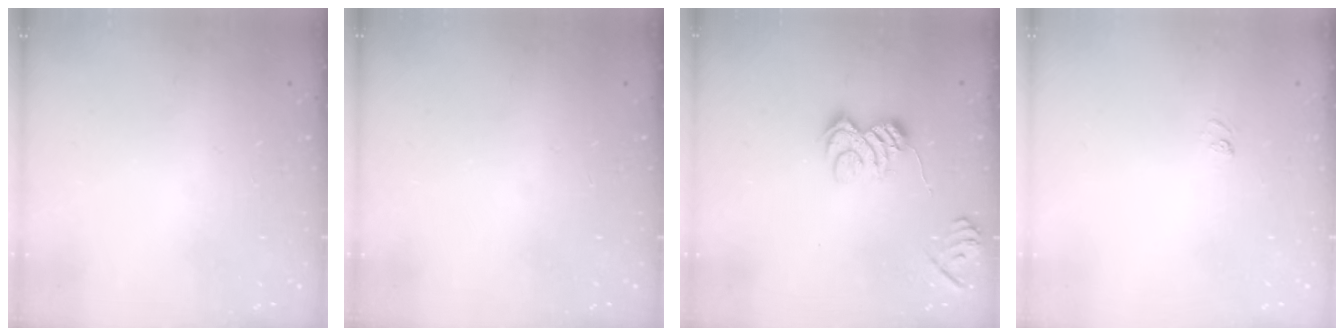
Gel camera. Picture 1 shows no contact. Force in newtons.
{"total": 0.0}
{"total": 8.7, "press": 8.6, "slide": 0.8}
{"total": 5.0, "press": 4.9, "slide": 1.1}